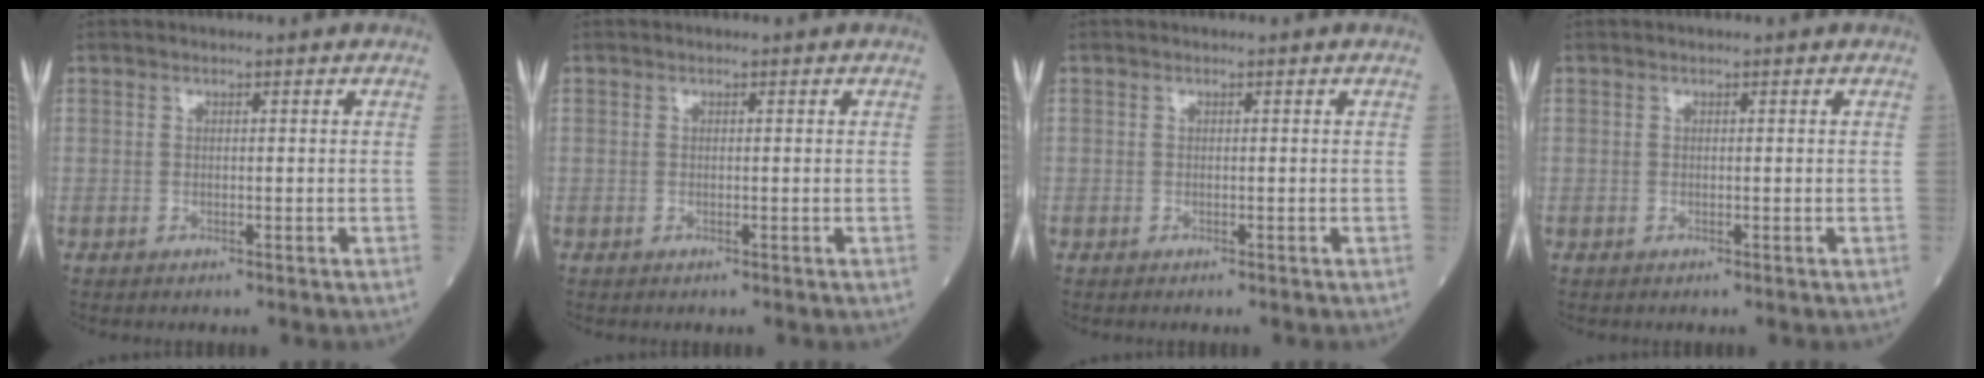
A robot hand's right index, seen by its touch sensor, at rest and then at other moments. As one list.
[{"total": 0.0}, {"total": 0.0}, {"total": 0.0}]